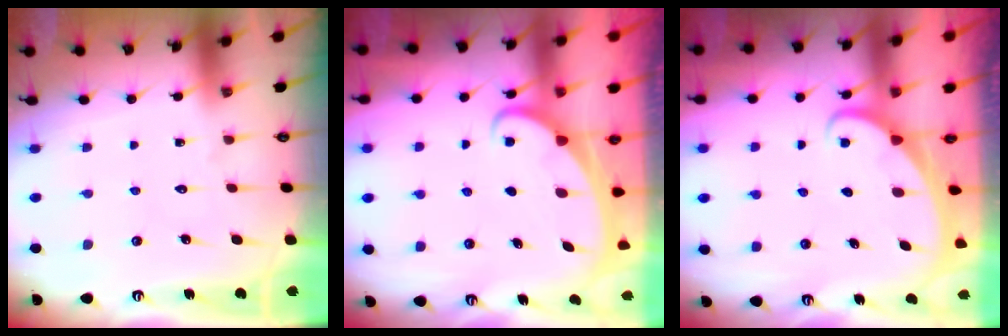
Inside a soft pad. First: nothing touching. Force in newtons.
{"total": 2.0, "press": 2.0, "slide": 0.3}
{"total": 1.9, "press": 1.9, "slide": 0.1}